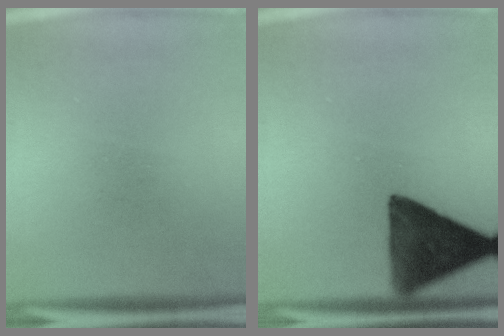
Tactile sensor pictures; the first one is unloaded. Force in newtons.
{"total": 13.1}